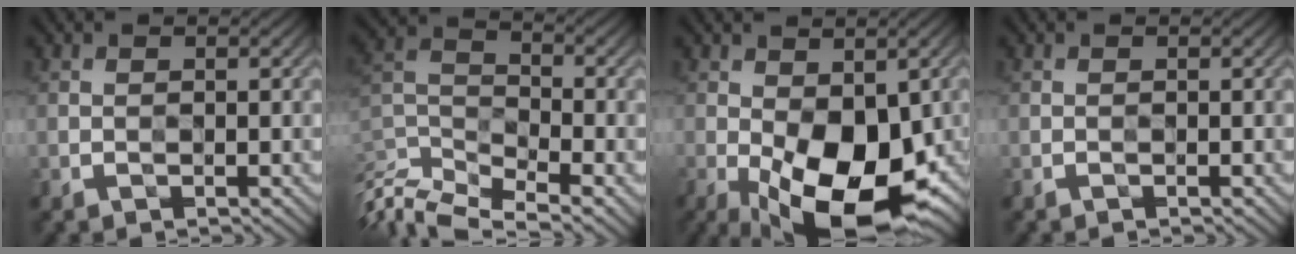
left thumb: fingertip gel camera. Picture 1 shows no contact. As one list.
[{"total": 9.5, "force": [-7.9, 2.4, 4.7], "torque": [-0.109, -0.008, -0.154]}, {"total": 14.2, "force": [-3.7, 7.0, 11.8], "torque": [-0.201, -0.019, -0.052]}, {"total": 0.5, "force": [-0.2, -0.4, -0.3], "torque": [0.004, 0.003, -0.004]}]